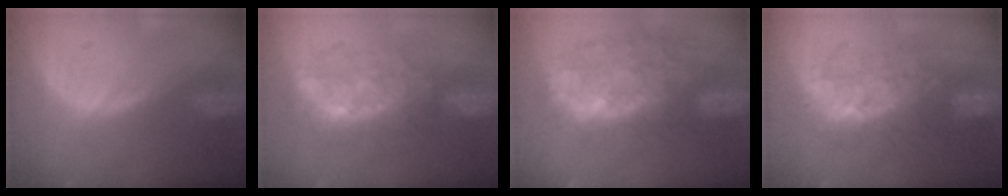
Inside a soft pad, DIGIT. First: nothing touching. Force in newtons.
{"total": 8.7, "press": 7.5, "slide": 4.4}
{"total": 10.9, "press": 10.2, "slide": 3.8}
{"total": 8.5, "press": 8.0, "slide": 2.9}